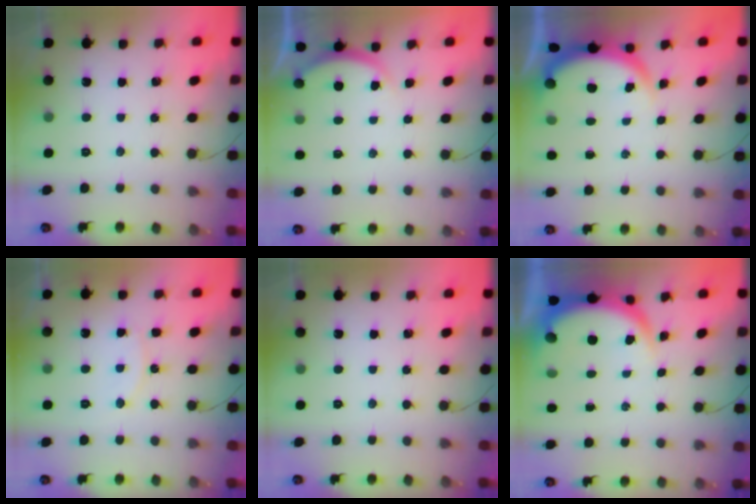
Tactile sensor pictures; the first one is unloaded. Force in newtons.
{"total": 3.0, "press": 2.9, "slide": 0.6}
{"total": 3.9, "press": 3.9, "slide": 0.1}
{"total": 7.2, "press": 7.2, "slide": 0.4}
{"total": 0.0}
{"total": 6.9, "press": 6.6, "slide": 1.8}